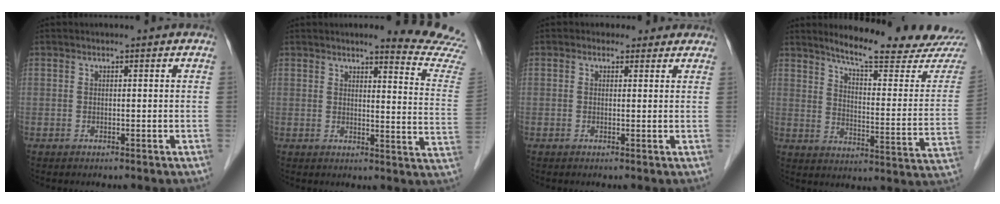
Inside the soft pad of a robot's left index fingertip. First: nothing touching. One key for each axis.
{"total": 11.9, "fx": 11.6, "fy": -1.0, "fz": 2.6, "tx": -0.017, "ty": -0.104, "tz": 0.104}
{"total": 2.6, "fx": 1.7, "fy": 2.0, "fz": 0.1, "tx": 0.006, "ty": 0.008, "tz": 0.013}
{"total": 19.9, "fx": 18.3, "fy": 0.2, "fz": 7.8, "tx": -0.112, "ty": -0.095, "tz": 0.229}